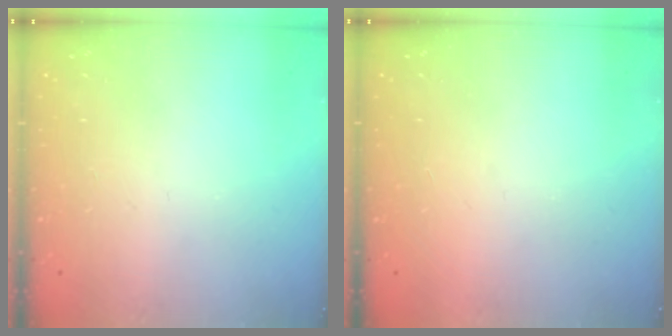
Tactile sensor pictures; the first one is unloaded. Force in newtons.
{"total": 1.6, "press": 1.5, "slide": 0.1}